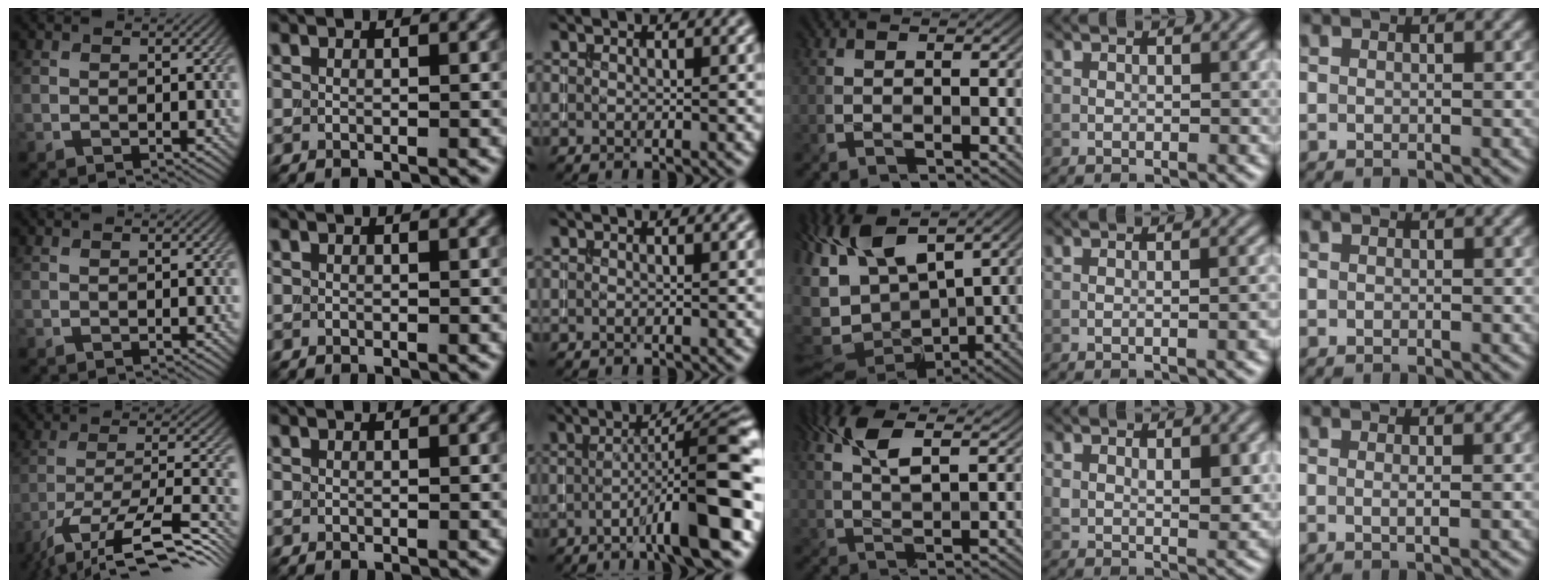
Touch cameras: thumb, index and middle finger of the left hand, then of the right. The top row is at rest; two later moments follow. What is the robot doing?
{"motion": "extract", "object": "backpack"}